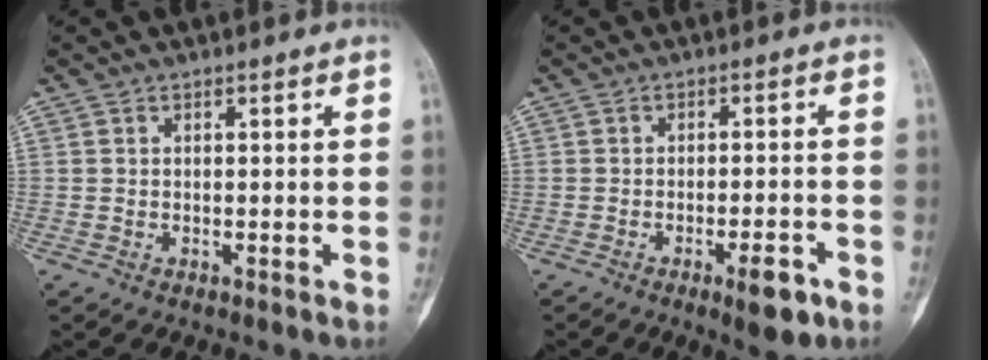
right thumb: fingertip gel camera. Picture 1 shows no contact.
{"total": 5.9, "force": [-3.1, 1.7, 4.7], "torque": [-0.061, 0.009, -0.038]}